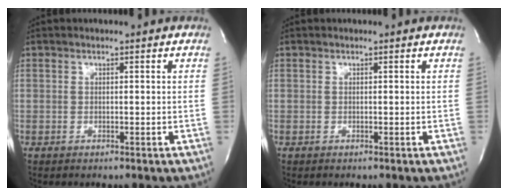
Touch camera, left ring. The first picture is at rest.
{"total": 0.0}